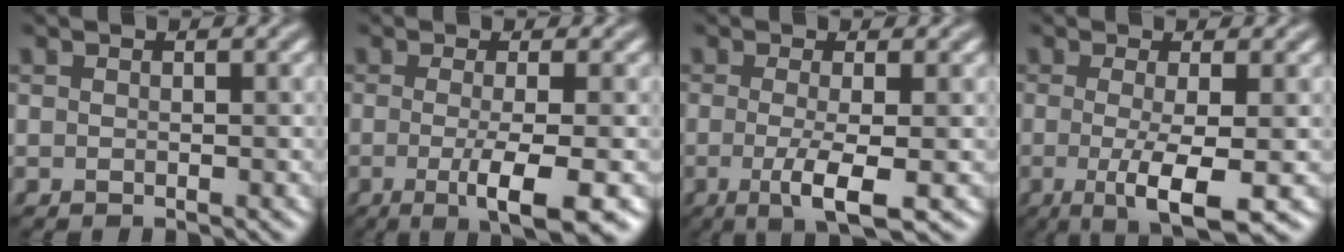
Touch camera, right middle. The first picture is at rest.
{"total": 5.7, "force": [-1.5, 1.3, 5.3], "torque": [-0.082, -0.010, -0.029]}
{"total": 4.5, "force": [-1.0, 1.0, 4.3], "torque": [-0.076, -0.012, -0.020]}
{"total": 5.7, "force": [-1.2, 1.3, 5.4], "torque": [-0.087, -0.013, -0.021]}